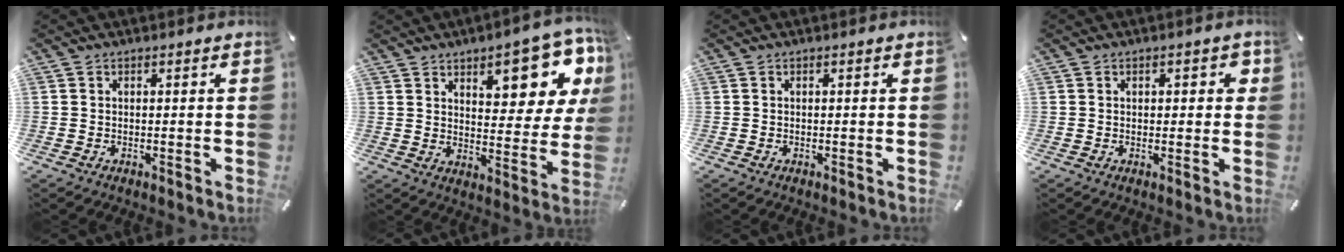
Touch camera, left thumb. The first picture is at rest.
{"total": 14.7, "force": [8.7, 6.2, 10.1], "torque": [-0.117, -0.056, 0.140]}
{"total": 0.0}
{"total": 2.1, "force": [0.2, 1.4, 1.5], "torque": [-0.015, 0.003, -0.003]}